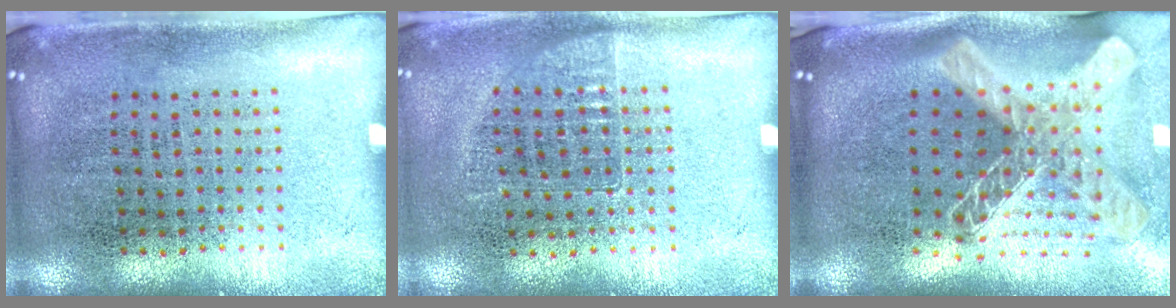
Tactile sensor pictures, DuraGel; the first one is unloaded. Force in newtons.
{"total": 0.7, "press": 0.7, "slide": 0.1}
{"total": 2.9, "press": 2.0, "slide": 2.1}